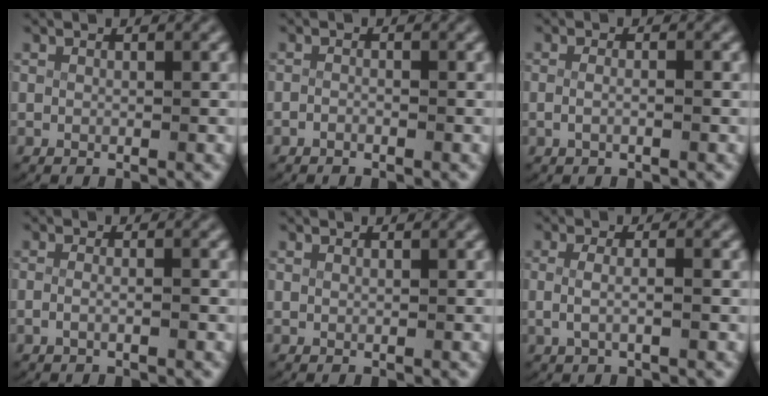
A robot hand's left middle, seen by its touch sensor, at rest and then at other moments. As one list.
[{"total": 0.8, "force": [-0.8, 0.2, 0.1], "torque": [-0.008, -0.008, -0.012]}, {"total": 1.2, "force": [-0.7, 0.3, 1.0], "torque": [-0.030, -0.009, -0.008]}, {"total": 1.3, "force": [-0.9, 0.2, 0.9], "torque": [-0.030, -0.011, -0.011]}, {"total": 0.0}, {"total": 2.1, "force": [-0.4, 0.8, 1.9], "torque": [-0.049, -0.008, -0.003]}]